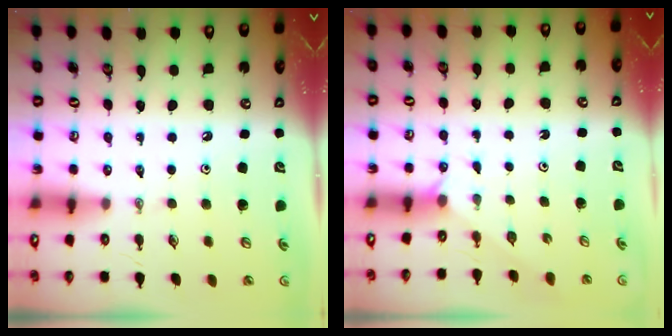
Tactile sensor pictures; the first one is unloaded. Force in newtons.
{"total": 1.2, "press": 1.2, "slide": 0.1}